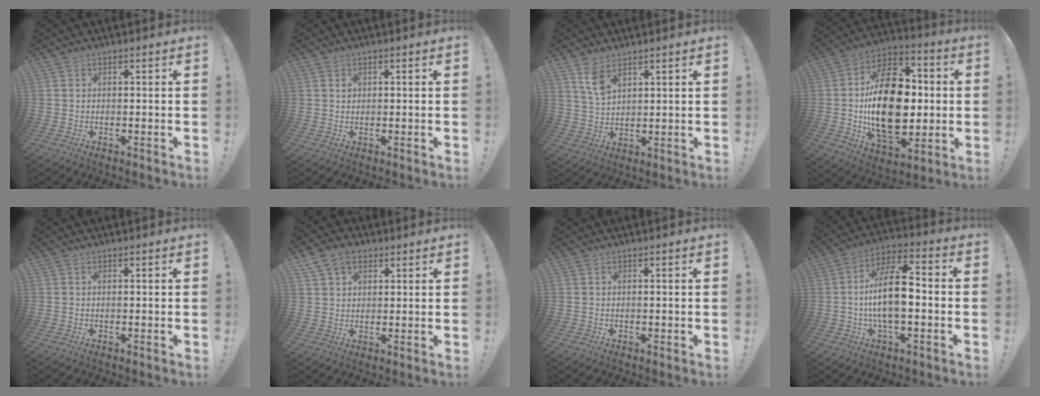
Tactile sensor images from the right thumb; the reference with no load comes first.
{"total": 0.9, "force": [0.4, 0.7, 0.1], "torque": [0.007, -0.002, 0.007]}
{"total": 6.1, "force": [4.0, 3.1, 3.5], "torque": [-0.055, -0.023, 0.073]}
{"total": 26.7, "force": [-0.6, 16.4, 21.1], "torque": [-0.368, 0.011, 0.001]}
{"total": 0.0}
{"total": 7.7, "force": [4.2, 5.3, 3.7], "torque": [-0.062, -0.006, 0.082]}
{"total": 0.0}
{"total": 14.1, "force": [-1.8, 5.9, 12.7], "torque": [-0.233, 0.010, -0.037]}